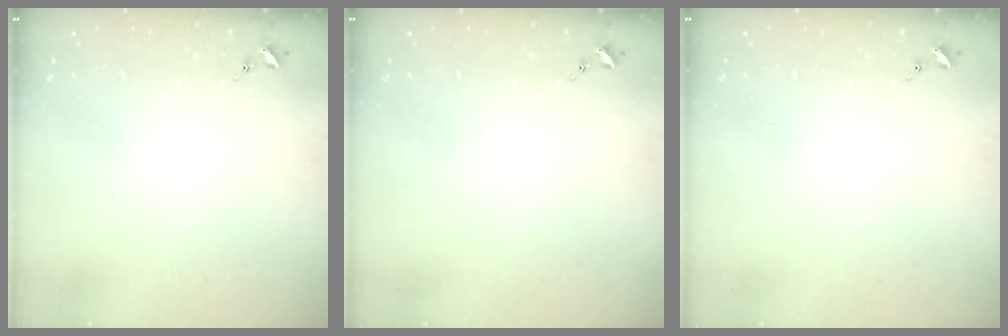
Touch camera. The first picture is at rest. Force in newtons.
{"total": 0.0}
{"total": 0.0}